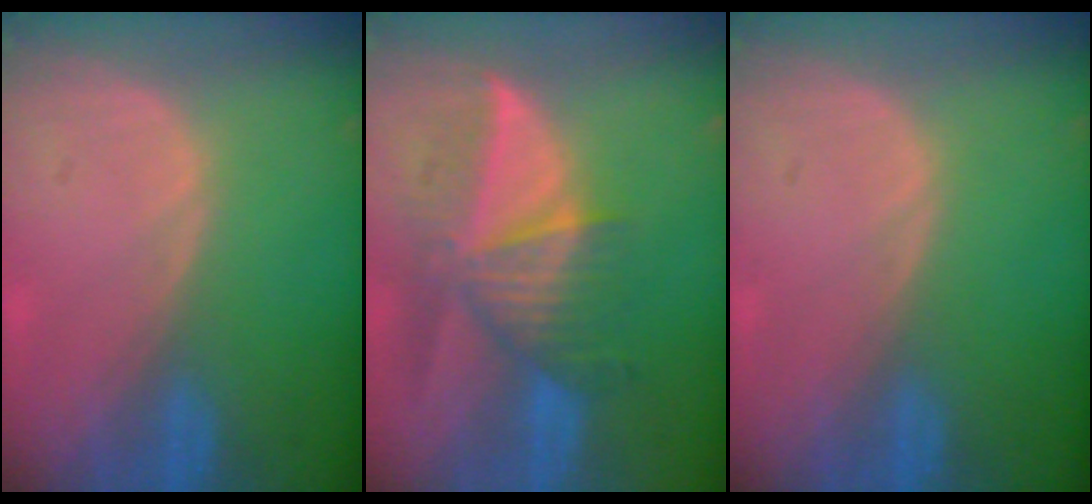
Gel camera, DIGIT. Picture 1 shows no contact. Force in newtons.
{"total": 8.4, "press": 7.9, "slide": 3.0}
{"total": 0.0}